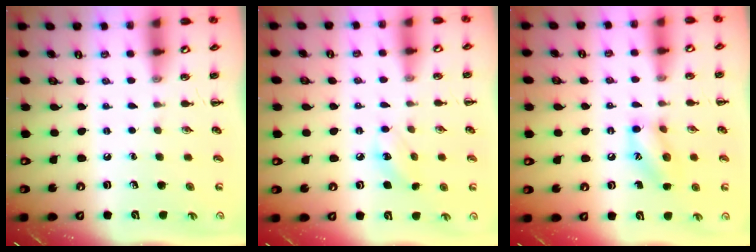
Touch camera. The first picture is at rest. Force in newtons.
{"total": 7.0, "press": 6.9, "slide": 1.5}
{"total": 11.4, "press": 11.3, "slide": 1.8}